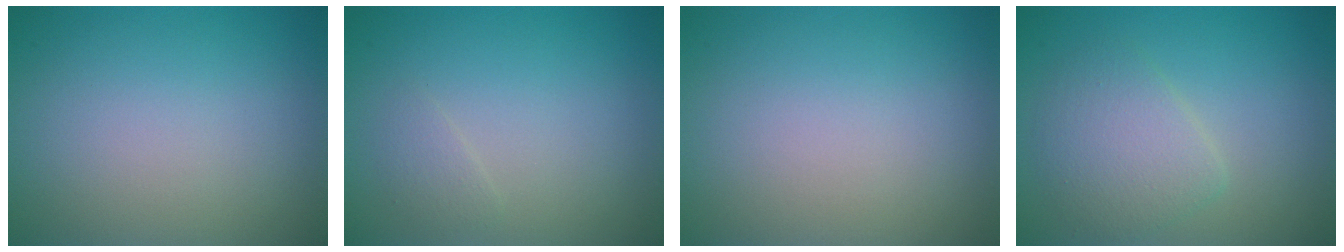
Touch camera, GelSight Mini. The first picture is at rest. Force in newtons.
{"total": 0.9, "press": 0.9, "slide": 0.0}
{"total": 0.0}
{"total": 3.3, "press": 3.3, "slide": 0.1}